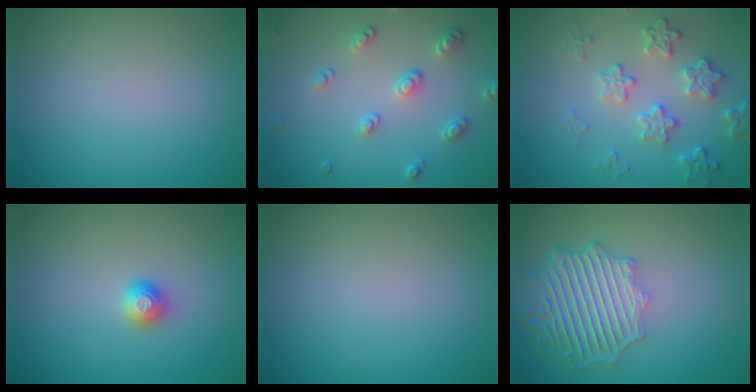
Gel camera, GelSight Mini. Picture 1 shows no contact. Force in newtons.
{"total": 2.6, "press": 2.5, "slide": 0.7}
{"total": 4.0, "press": 3.5, "slide": 2.0}
{"total": 1.3, "press": 1.2, "slide": 0.5}
{"total": 0.0}
{"total": 6.7, "press": 5.2, "slide": 4.3}